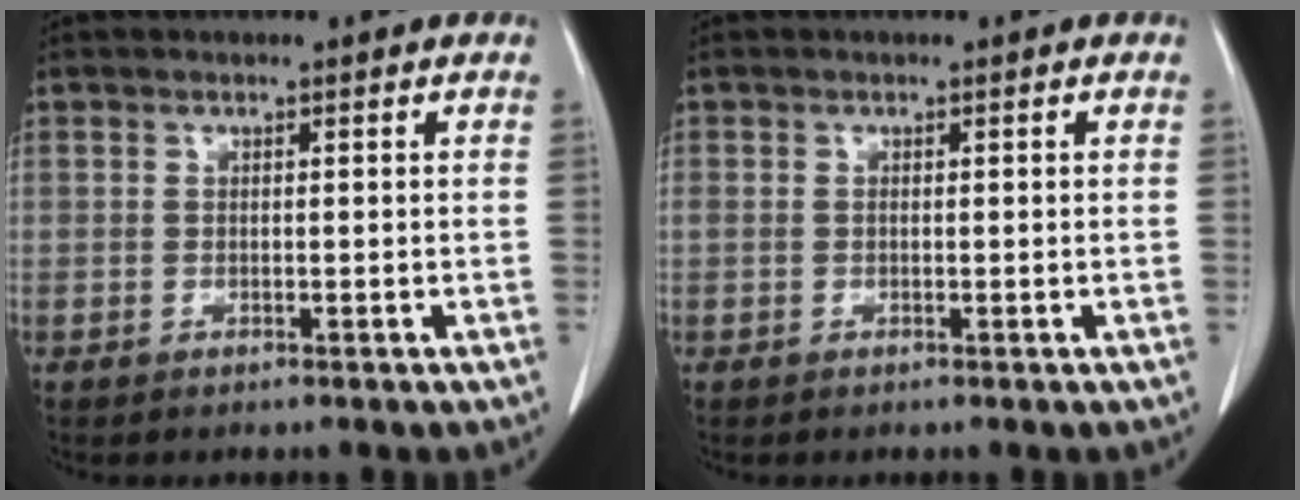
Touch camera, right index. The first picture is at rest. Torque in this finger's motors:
{"motor_torque": [0.30, 0.27, 0.21, 0.07]}